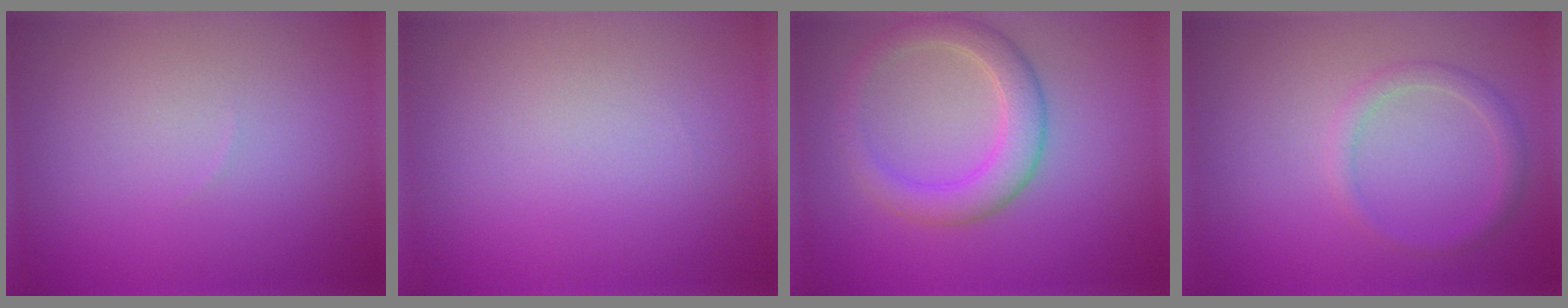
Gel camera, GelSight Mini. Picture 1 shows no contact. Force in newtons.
{"total": 0.0}
{"total": 3.8, "press": 3.8, "slide": 0.2}
{"total": 1.5, "press": 1.5, "slide": 0.1}